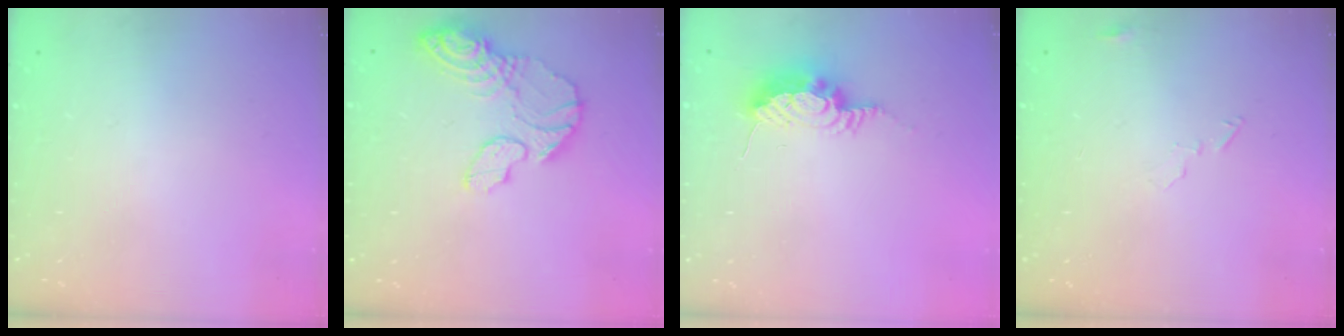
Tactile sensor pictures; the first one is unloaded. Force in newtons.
{"total": 12.6, "press": 12.6, "slide": 0.9}
{"total": 8.4, "press": 8.4, "slide": 0.4}
{"total": 4.4, "press": 4.4, "slide": 0.4}